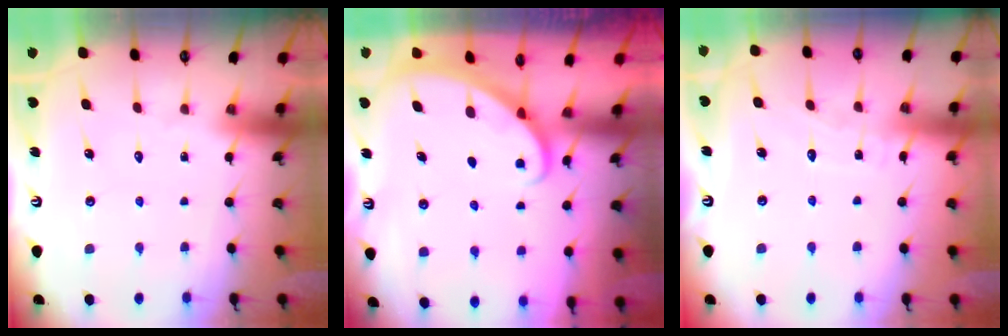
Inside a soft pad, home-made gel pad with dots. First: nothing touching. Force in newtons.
{"total": 1.9, "press": 1.9, "slide": 0.1}
{"total": 5.0, "press": 5.0, "slide": 0.2}